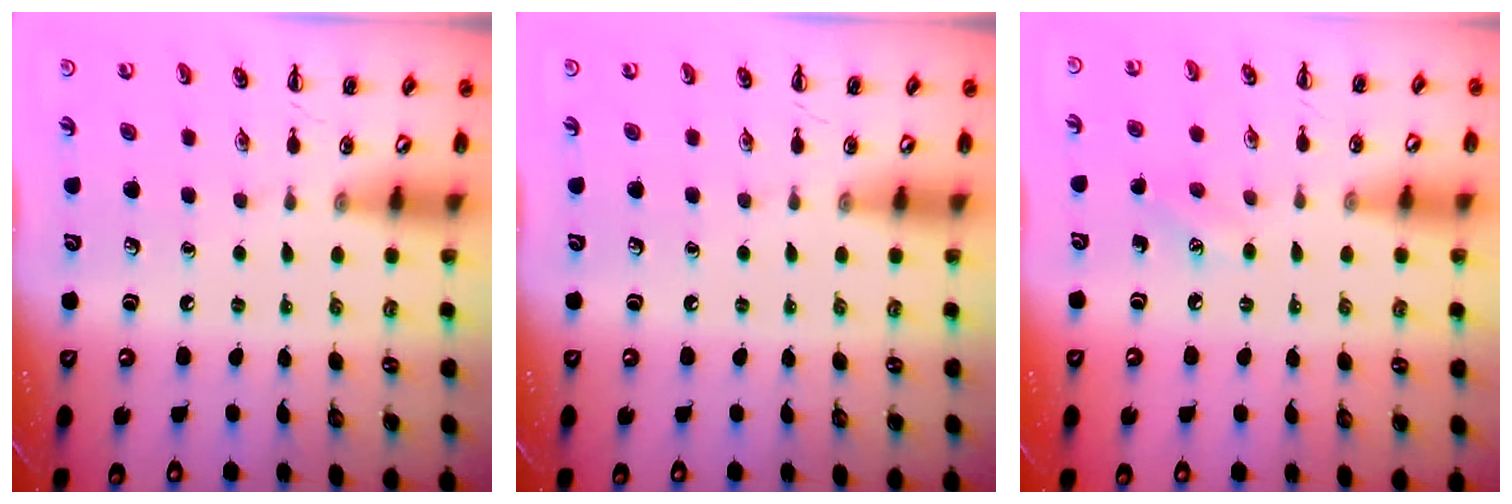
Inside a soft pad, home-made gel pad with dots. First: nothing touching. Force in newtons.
{"total": 0.0}
{"total": 6.8, "press": 6.6, "slide": 1.7}